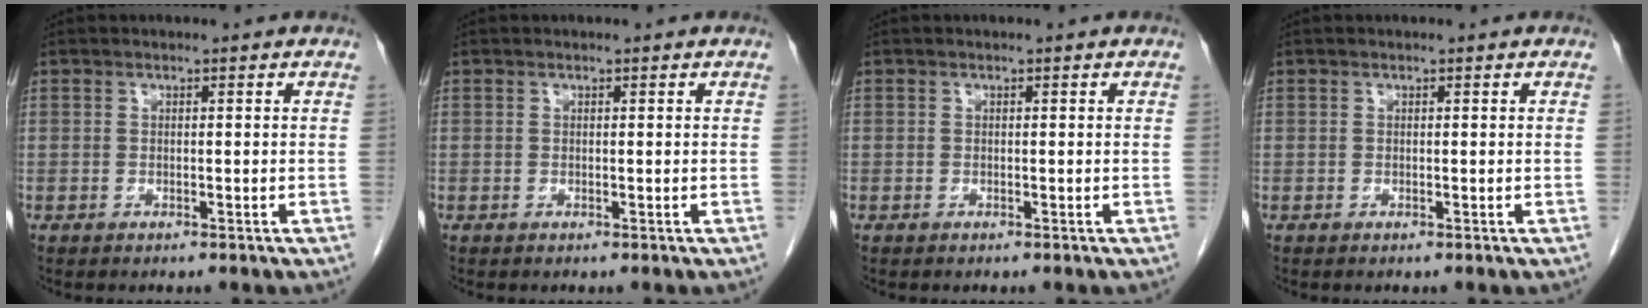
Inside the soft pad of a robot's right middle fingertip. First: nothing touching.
{"total": 0.0}
{"total": 0.0}
{"total": 0.0}